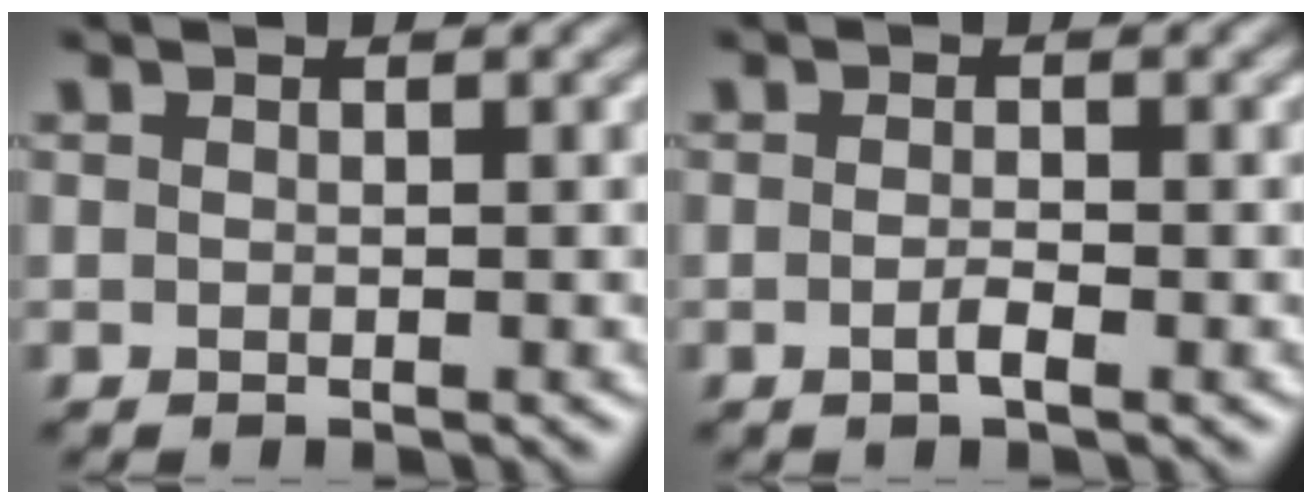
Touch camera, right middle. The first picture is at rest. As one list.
[{"total": 1.1, "force": [-0.4, 0.3, 1.0], "torque": [-0.021, -0.001, -0.009]}]